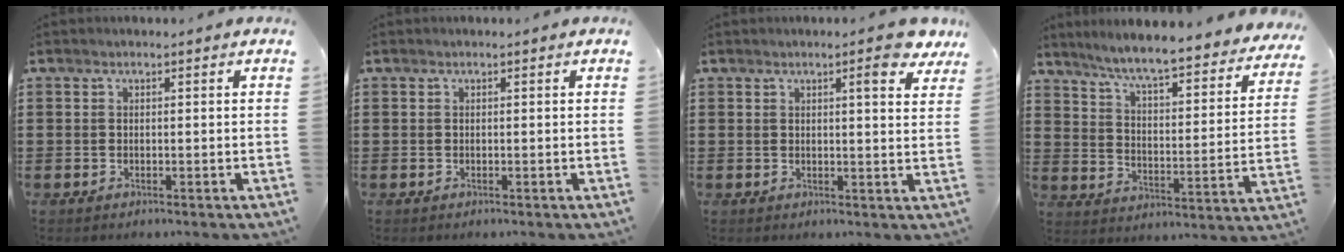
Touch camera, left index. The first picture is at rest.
{"total": 0.0}
{"total": 4.2, "force": [3.1, 0.4, 2.8], "torque": [-0.039, -0.015, 0.048]}
{"total": 6.2, "force": [5.5, -0.6, 2.7], "torque": [-0.077, -0.047, 0.087]}